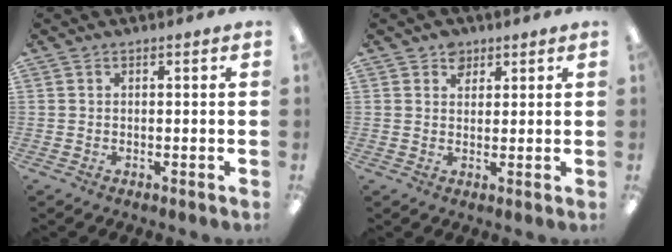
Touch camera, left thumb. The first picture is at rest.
{"total": 3.4, "force": [2.3, 2.2, 1.0], "torque": [-0.009, -0.004, 0.040]}